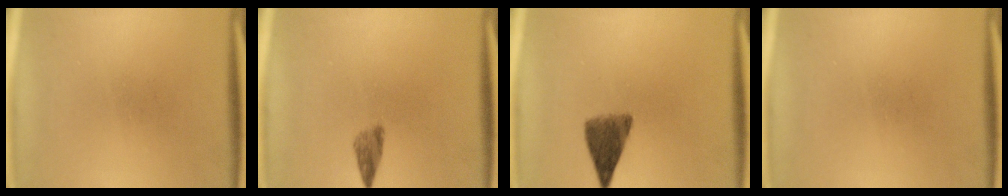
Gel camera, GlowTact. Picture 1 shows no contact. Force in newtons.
{"total": 2.1}
{"total": 6.0}
{"total": 0.0}